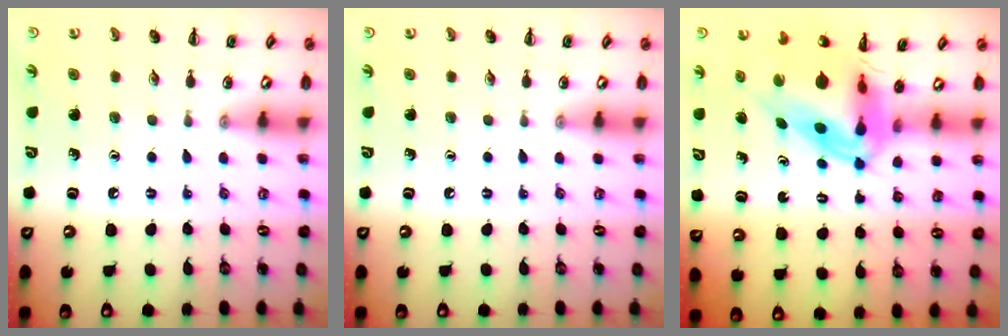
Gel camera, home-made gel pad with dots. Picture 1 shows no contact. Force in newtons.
{"total": 0.0}
{"total": 7.3, "press": 6.9, "slide": 2.3}